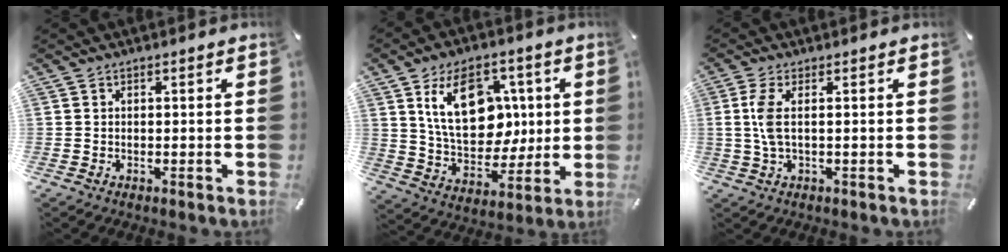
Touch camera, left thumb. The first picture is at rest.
{"total": 18.1, "force": [4.9, 12.9, 11.8], "torque": [-0.200, 0.000, 0.089]}
{"total": 5.2, "force": [0.4, 1.3, 5.0], "torque": [-0.109, -0.006, 0.003]}